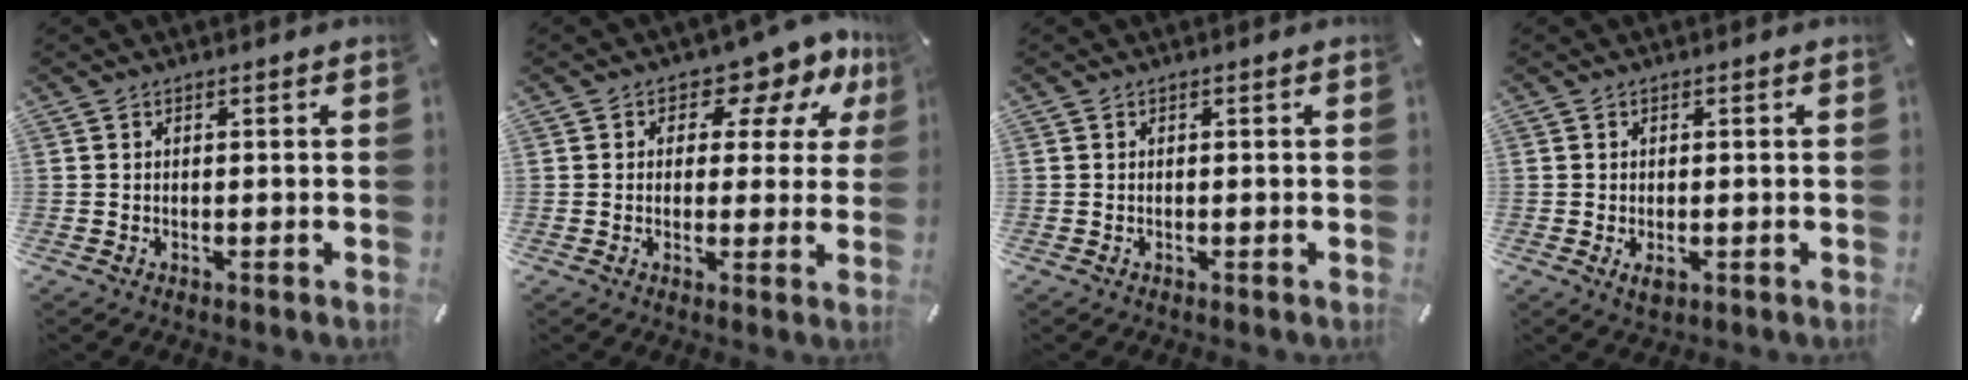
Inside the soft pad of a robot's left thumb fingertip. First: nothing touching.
{"total": 9.2, "force": [4.4, 5.7, 5.7], "torque": [-0.068, -0.030, 0.070]}
{"total": 0.0}
{"total": 2.1, "force": [-0.5, 1.2, 1.7], "torque": [-0.038, -0.002, -0.009]}